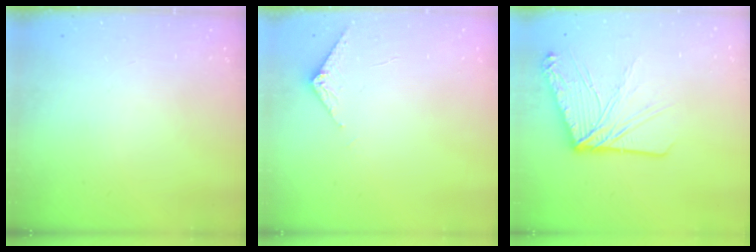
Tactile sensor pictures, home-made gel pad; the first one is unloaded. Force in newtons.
{"total": 2.9, "press": 2.9, "slide": 0.3}
{"total": 12.8, "press": 12.7, "slide": 1.4}